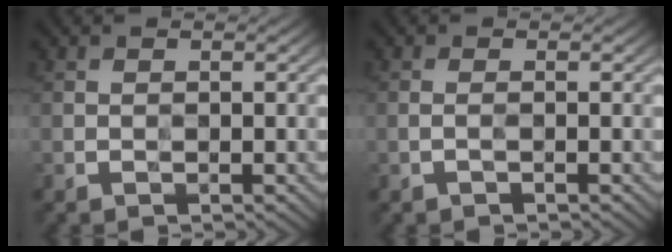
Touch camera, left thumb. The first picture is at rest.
{"total": 0.8, "force": [-0.3, 0.0, 0.7], "torque": [-0.014, 0.003, -0.008]}